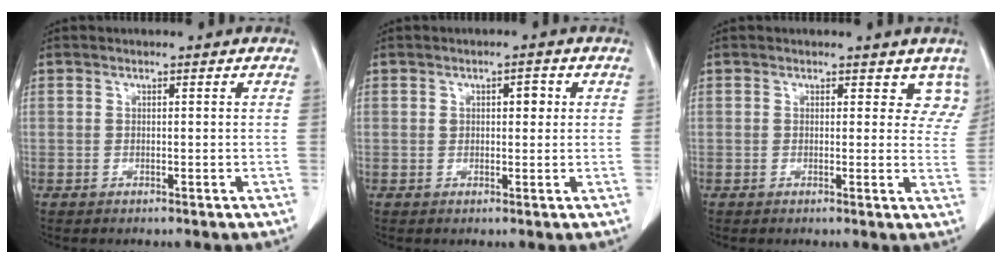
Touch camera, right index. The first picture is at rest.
{"total": 2.5, "force": [0.7, 1.4, 1.9], "torque": [-0.027, 0.009, 0.011]}
{"total": 5.0, "force": [4.0, 2.8, 1.3], "torque": [0.016, -0.009, 0.025]}